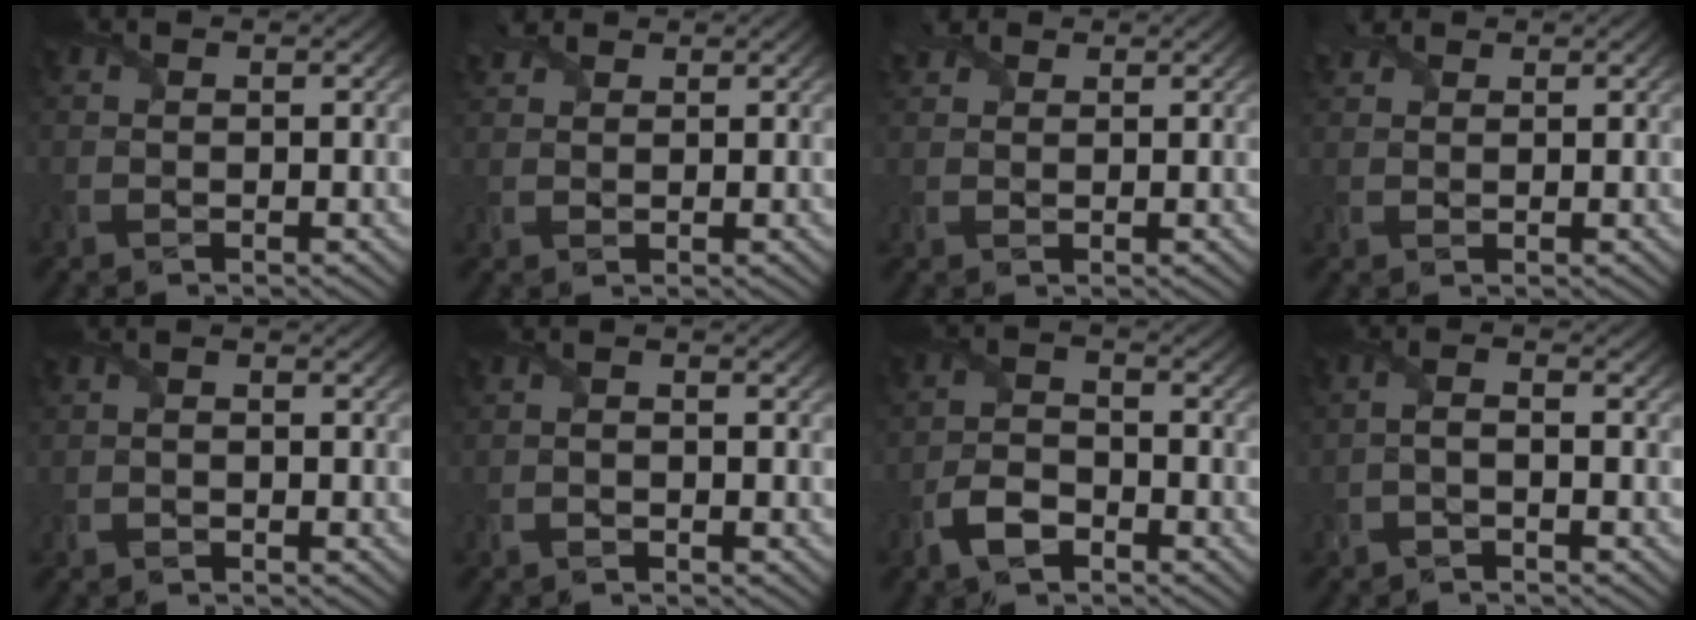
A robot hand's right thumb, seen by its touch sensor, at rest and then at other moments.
{"total": 2.6, "force": [2.0, 1.3, 1.0], "torque": [-0.029, 0.012, 0.042]}
{"total": 2.2, "force": [1.7, 1.2, 0.7], "torque": [-0.021, 0.010, 0.036]}
{"total": 2.3, "force": [1.8, 1.2, 0.8], "torque": [-0.023, 0.011, 0.037]}
{"total": 0.8, "force": [-0.5, 0.5, 0.4], "torque": [-0.009, 0.000, -0.009]}
{"total": 0.8, "force": [-0.5, 0.2, 0.6], "torque": [-0.014, 0.000, -0.010]}
{"total": 4.7, "force": [-2.9, 2.3, 2.9], "torque": [-0.064, -0.002, -0.066]}
{"total": 1.7, "force": [-1.0, 0.3, 1.3], "torque": [-0.029, 0.005, -0.026]}